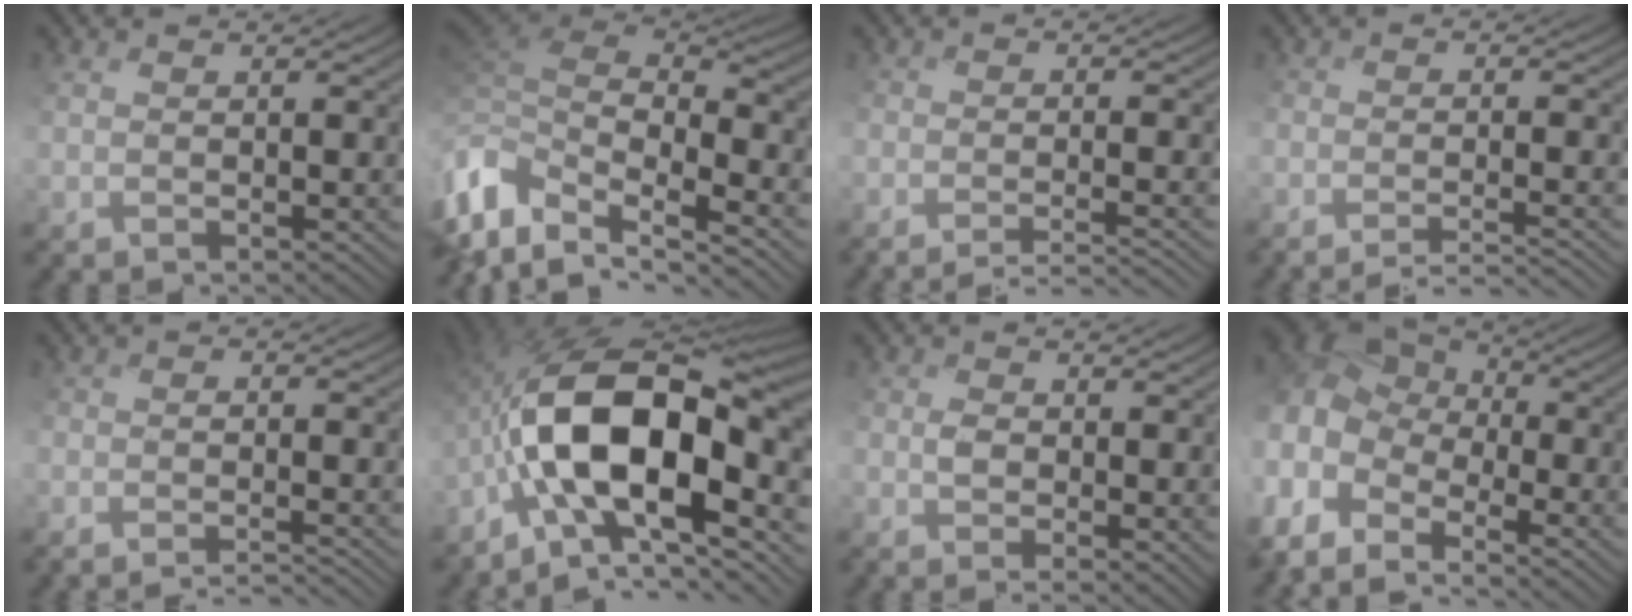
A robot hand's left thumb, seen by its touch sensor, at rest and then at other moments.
{"total": 12.6, "force": [-5.4, 7.2, 8.8], "torque": [-0.265, -0.024, -0.082]}
{"total": 5.2, "force": [-4.4, 0.7, 2.8], "torque": [-0.041, 0.008, -0.071]}
{"total": 5.0, "force": [-4.3, 0.6, 2.4], "torque": [-0.036, 0.008, -0.073]}
{"total": 5.2, "force": [-4.6, 0.8, 2.3], "torque": [-0.035, 0.002, -0.070]}
{"total": 18.0, "force": [-3.1, 10.1, 14.6], "torque": [-0.272, 0.003, -0.056]}
{"total": 3.9, "force": [-0.1, 2.1, 3.3], "torque": [-0.064, -0.003, -0.004]}
{"total": 13.2, "force": [-5.1, 9.3, 8.0], "torque": [-0.225, -0.013, -0.064]}